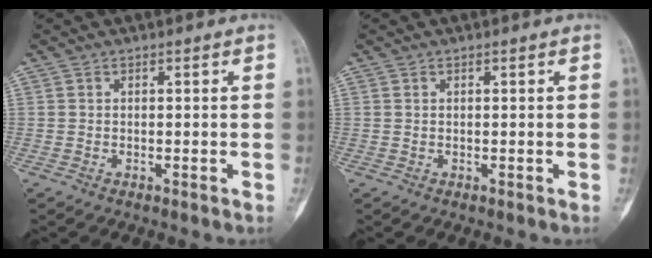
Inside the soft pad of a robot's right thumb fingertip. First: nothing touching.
{"total": 0.0}